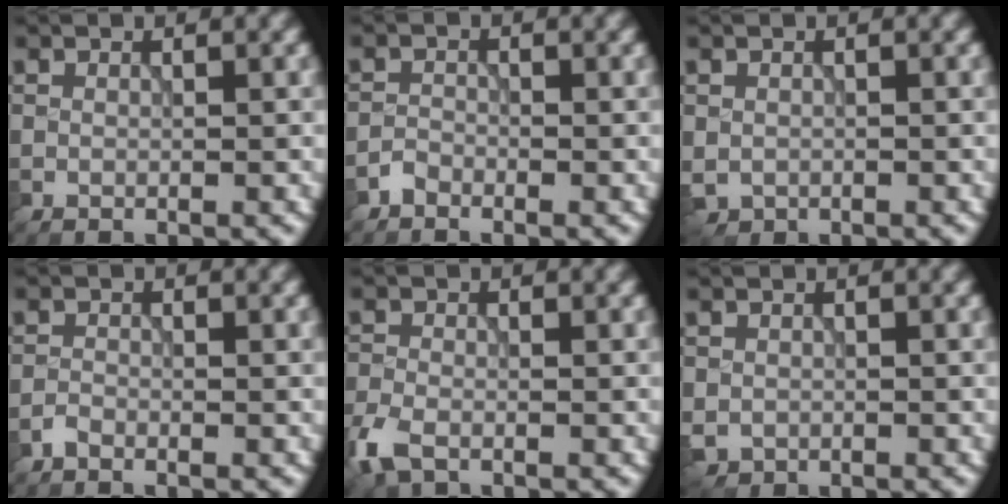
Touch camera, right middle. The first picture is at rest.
{"total": 1.1, "force": [-1.0, 0.4, 0.2], "torque": [0.001, 0.003, -0.023]}
{"total": 1.4, "force": [-0.3, 1.3, 0.5], "torque": [-0.009, -0.007, -0.007]}
{"total": 0.8, "force": [-0.8, 0.2, 0.3], "torque": [-0.004, 0.000, -0.019]}
{"total": 3.4, "force": [-2.2, 1.7, 1.9], "torque": [-0.050, -0.010, -0.059]}
{"total": 1.7, "force": [-0.5, 1.5, 0.5], "torque": [-0.009, -0.008, -0.013]}